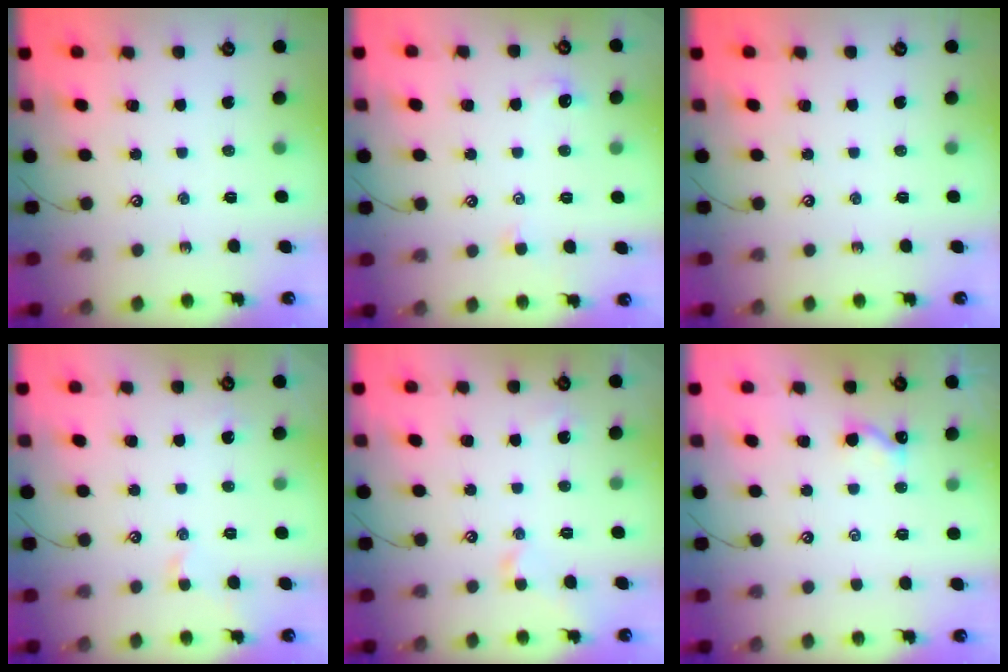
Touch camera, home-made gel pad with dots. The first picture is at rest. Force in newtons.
{"total": 0.8, "press": 0.3, "slide": 0.7}
{"total": 0.0}
{"total": 0.9, "press": 0.7, "slide": 0.6}
{"total": 2.3, "press": 2.2, "slide": 0.6}
{"total": 1.9, "press": 1.9, "slide": 0.3}